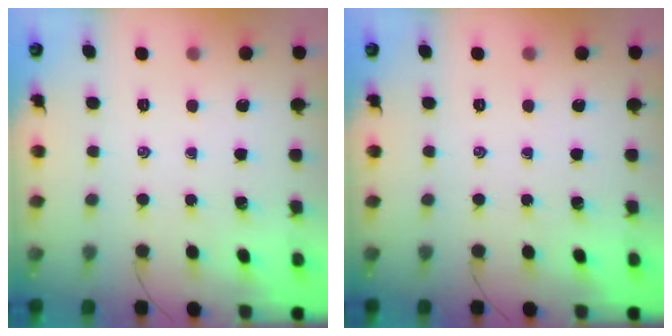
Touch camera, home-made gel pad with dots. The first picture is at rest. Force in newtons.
{"total": 0.0}